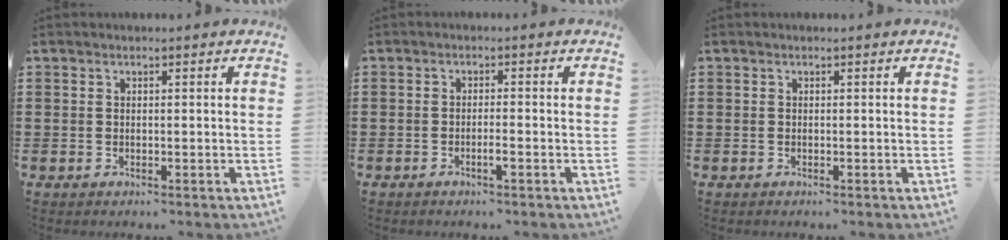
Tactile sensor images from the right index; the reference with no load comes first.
{"total": 1.6, "force": [-1.0, 0.1, 1.2], "torque": [-0.023, -0.003, -0.017]}
{"total": 0.0}